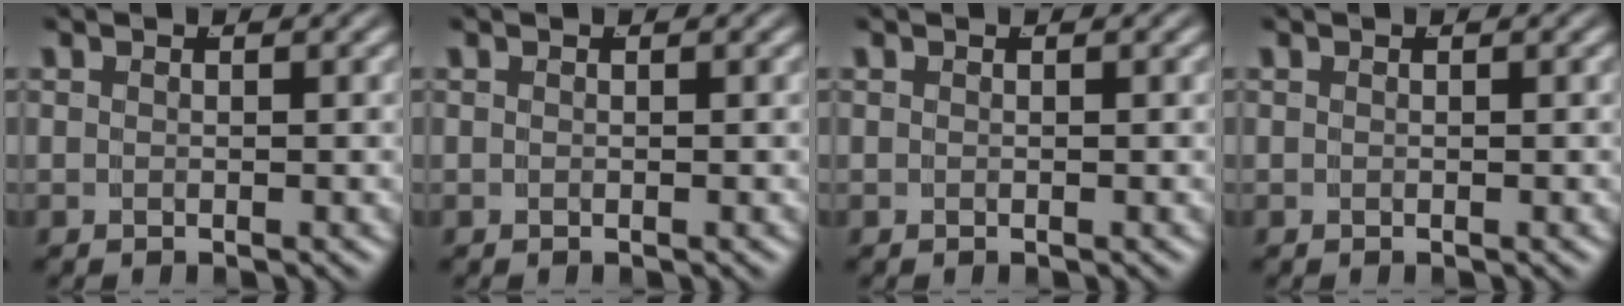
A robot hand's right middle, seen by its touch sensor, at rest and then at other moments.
{"total": 0.0}
{"total": 0.0}
{"total": 0.0}